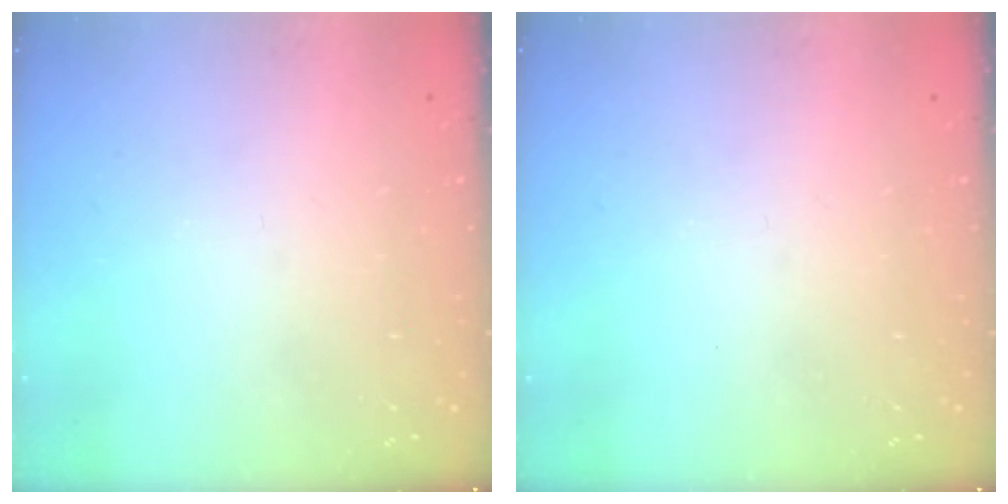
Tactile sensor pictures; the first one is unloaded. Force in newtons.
{"total": 0.0}